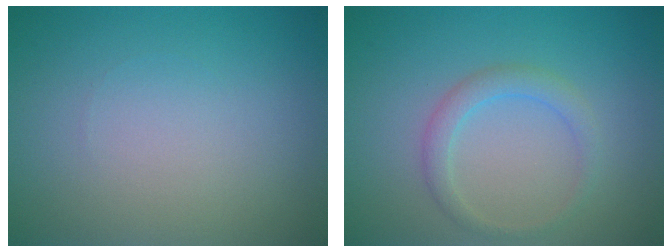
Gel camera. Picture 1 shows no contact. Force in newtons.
{"total": 2.0, "press": 2.0, "slide": 0.1}